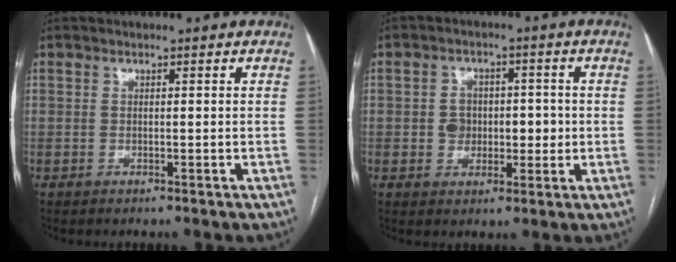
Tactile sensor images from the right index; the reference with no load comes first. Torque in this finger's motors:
{"motor_torque": [0.54, 0.11, 0.28, 0.07]}